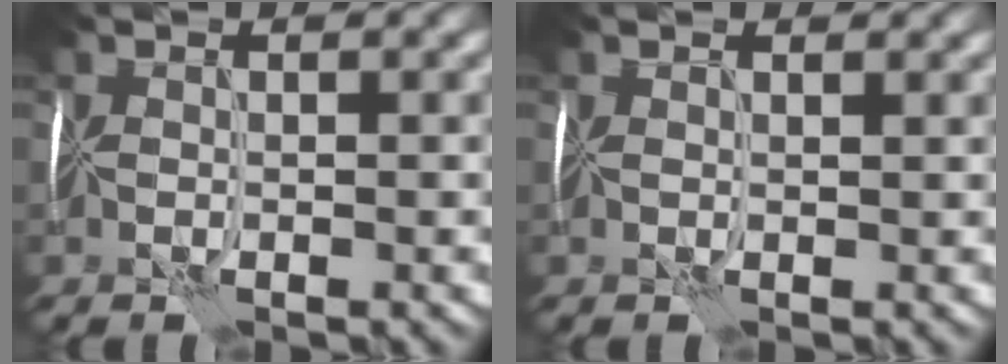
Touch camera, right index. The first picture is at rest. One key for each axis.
{"total": 1.4, "fx": 1.3, "fy": 0.5, "fz": 0.2, "tx": 0.006, "ty": 0.014, "tz": 0.006}